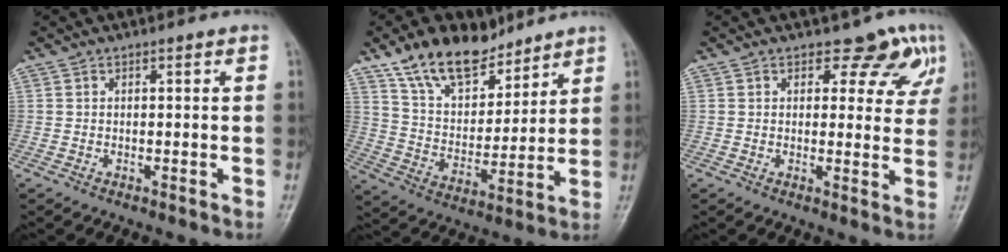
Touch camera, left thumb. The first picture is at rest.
{"total": 14.9, "force": [10.8, 7.8, 6.8], "torque": [-0.079, -0.055, 0.200]}
{"total": 6.5, "force": [4.6, 3.9, 2.3], "torque": [0.008, -0.029, 0.043]}